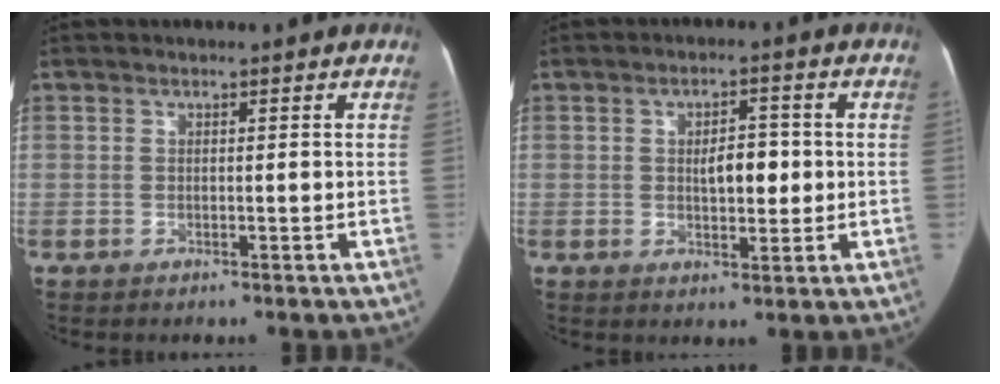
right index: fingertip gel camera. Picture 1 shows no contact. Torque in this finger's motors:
{"motor_torque": [0.06, -0.06, 0.00, 0.01]}